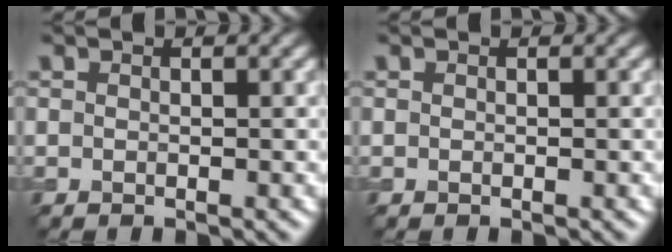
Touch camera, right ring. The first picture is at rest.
{"total": 0.0}